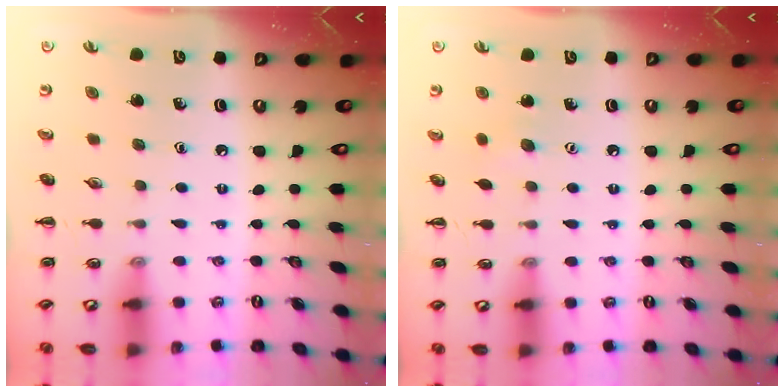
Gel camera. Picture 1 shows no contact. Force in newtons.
{"total": 2.9, "press": 2.8, "slide": 0.7}